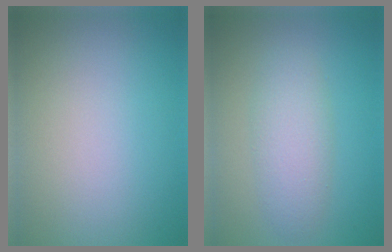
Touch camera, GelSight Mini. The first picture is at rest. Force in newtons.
{"total": 3.5, "press": 3.5, "slide": 0.2}